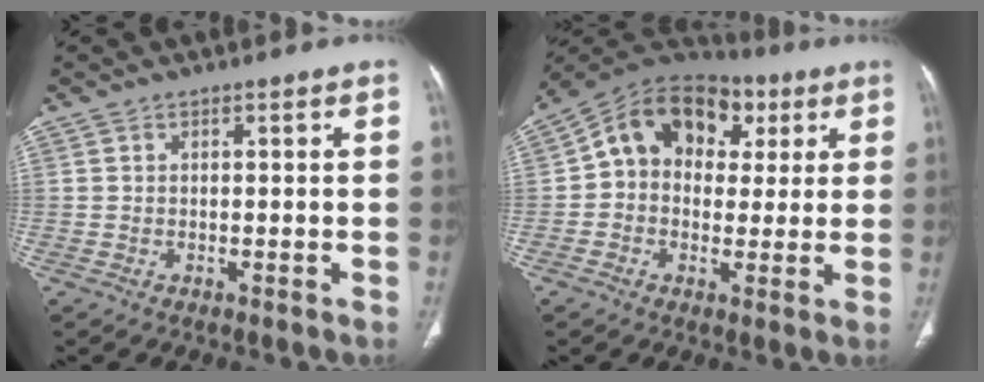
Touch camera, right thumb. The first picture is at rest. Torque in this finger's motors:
{"motor_torque": [1.70, 1.62, 0.76, -0.71, 0.13]}